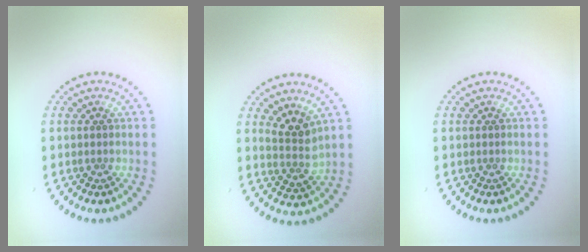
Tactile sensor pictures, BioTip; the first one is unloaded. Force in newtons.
{"total": 2.6, "press": 2.0, "slide": 1.8}
{"total": 0.0}